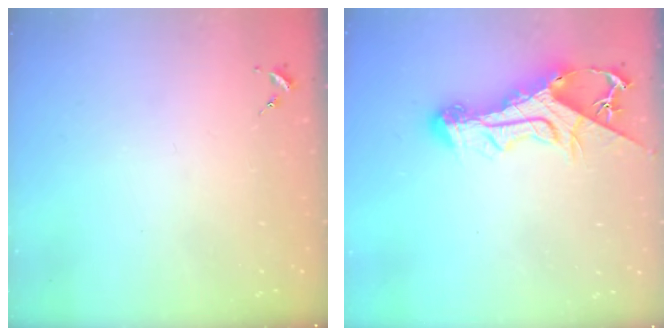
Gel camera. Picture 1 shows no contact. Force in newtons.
{"total": 14.2, "press": 14.1, "slide": 1.6}